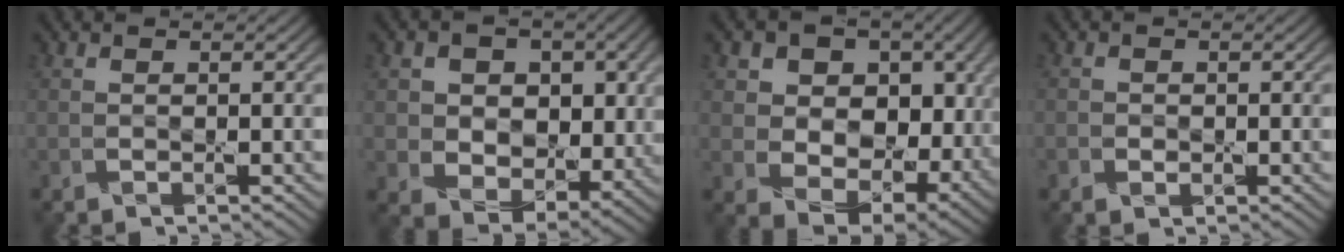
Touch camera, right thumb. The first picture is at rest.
{"total": 10.0, "force": [2.0, 8.1, 5.4], "torque": [-0.127, -0.013, 0.032]}
{"total": 14.5, "force": [2.5, 10.6, 9.6], "torque": [-0.168, -0.016, 0.057]}
{"total": 1.1, "force": [-0.3, 0.9, 0.4], "torque": [-0.008, -0.006, -0.007]}